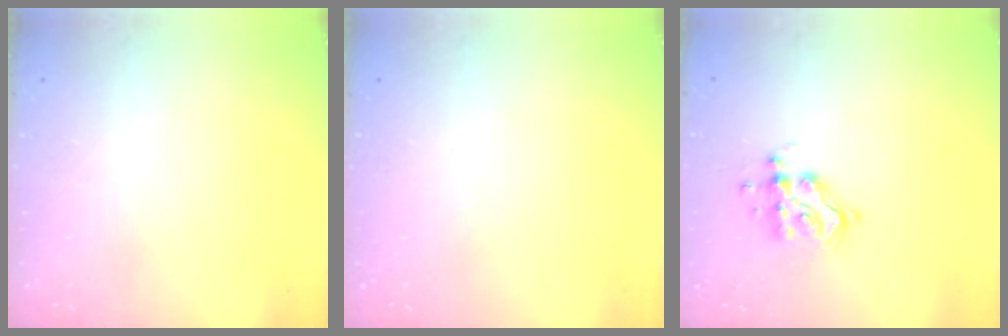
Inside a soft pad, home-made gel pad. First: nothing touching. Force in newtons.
{"total": 0.0}
{"total": 9.9, "press": 9.9, "slide": 0.9}